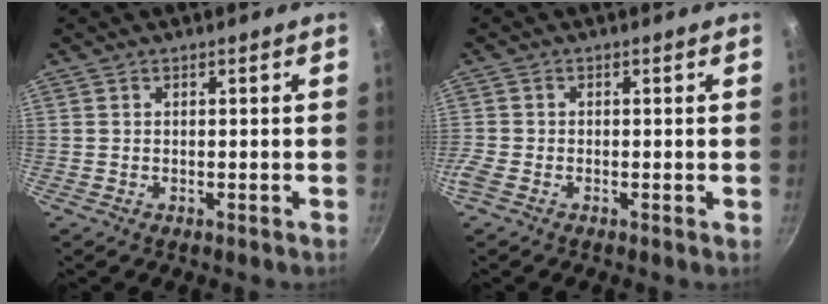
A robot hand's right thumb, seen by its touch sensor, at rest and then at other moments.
{"total": 2.2, "force": [-1.1, 1.0, 1.6], "torque": [-0.045, 0.003, -0.033]}